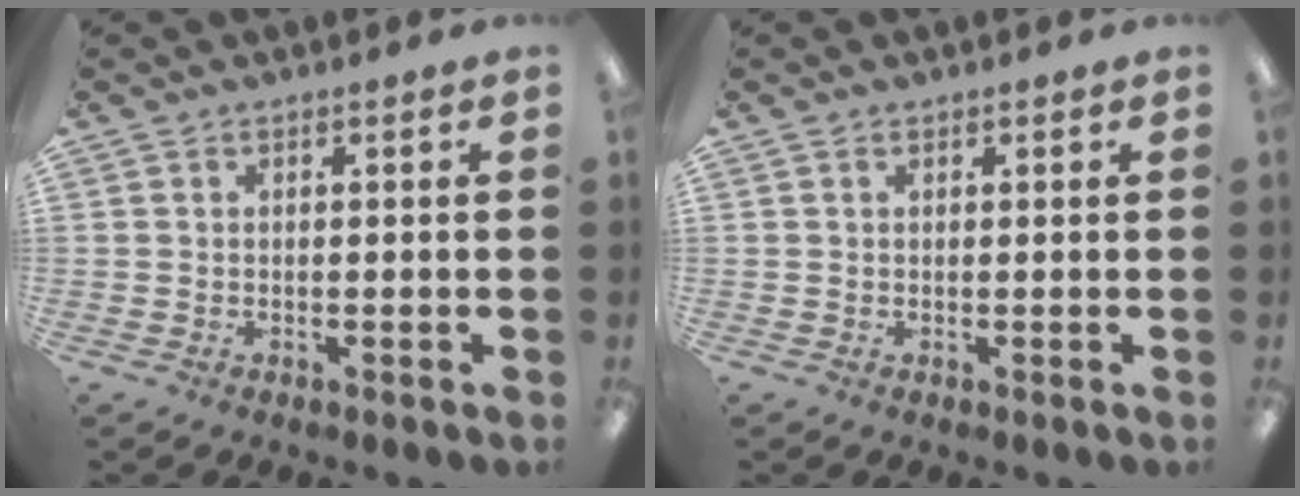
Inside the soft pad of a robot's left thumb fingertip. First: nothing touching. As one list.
[{"total": 0.5, "force": [0.3, 0.4, 0.3], "torque": [-0.006, 0.003, 0.005]}]